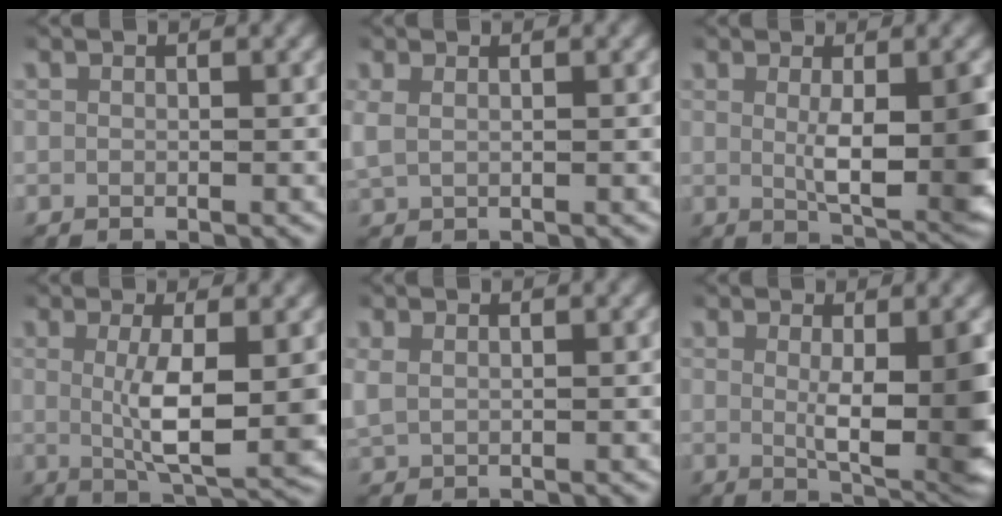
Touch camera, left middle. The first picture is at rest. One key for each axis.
{"total": 2.0, "fx": 0.6, "fy": 1.3, "fz": 1.3, "tx": -0.042, "ty": 0.000, "tz": 0.014}
{"total": 6.7, "fx": -0.1, "fy": 2.3, "fz": 6.3, "tx": -0.091, "ty": -0.018, "tz": 0.005}
{"total": 6.4, "fx": 0.5, "fy": 1.9, "fz": 6.1, "tx": -0.104, "ty": -0.016, "tz": 0.016}
{"total": 1.7, "fx": 0.7, "fy": 1.2, "fz": 1.1, "tx": -0.034, "ty": 0.000, "tz": 0.017}
{"total": 8.1, "fx": -0.1, "fy": 2.9, "fz": 7.6, "tx": -0.104, "ty": -0.025, "tz": 0.009}